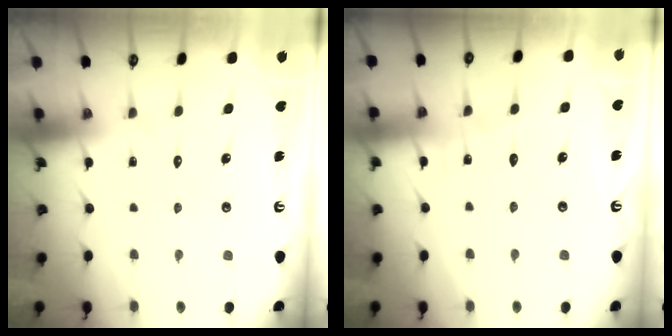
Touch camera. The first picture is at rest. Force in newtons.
{"total": 4.2, "press": 4.2, "slide": 0.4}